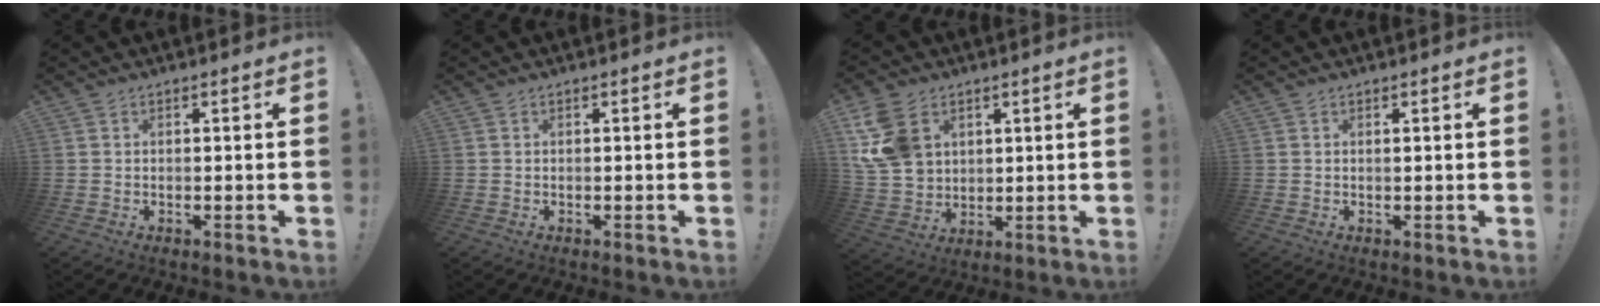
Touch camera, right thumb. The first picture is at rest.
{"total": 0.0}
{"total": 14.1, "force": [5.8, 10.2, 7.8], "torque": [-0.148, -0.019, 0.119]}
{"total": 0.5, "force": [0.3, -0.2, 0.4], "torque": [0.002, -0.004, 0.002]}